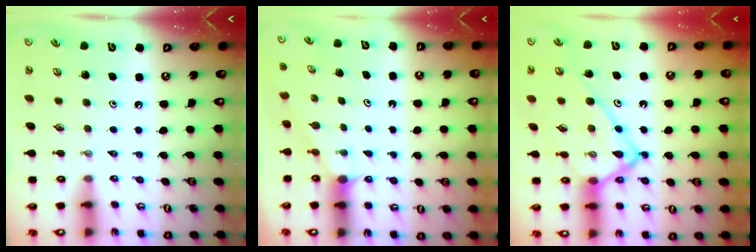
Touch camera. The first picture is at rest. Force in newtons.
{"total": 0.6, "press": 0.6, "slide": 0.1}
{"total": 16.9, "press": 16.9, "slide": 1.4}